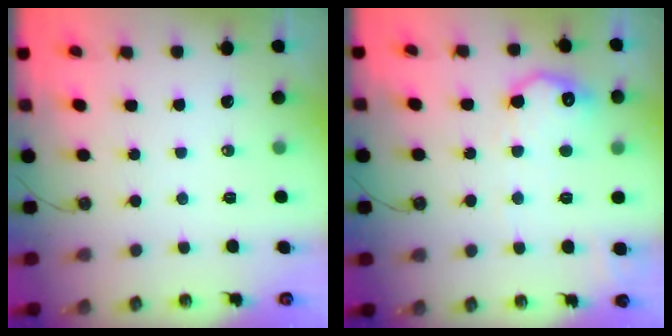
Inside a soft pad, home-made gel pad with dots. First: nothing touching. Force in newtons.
{"total": 12.0, "press": 12.0, "slide": 0.5}